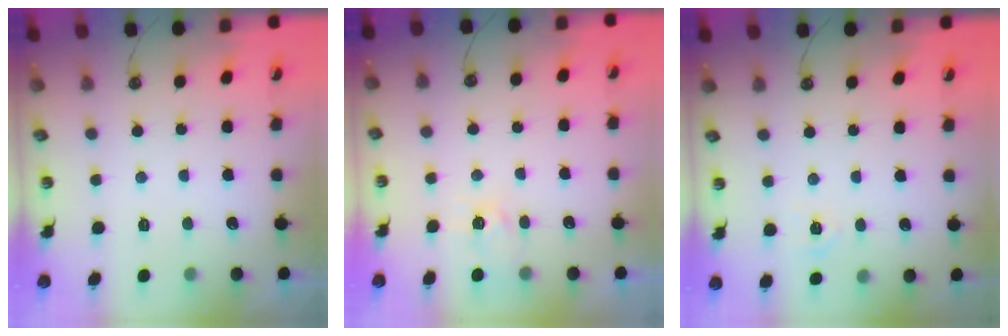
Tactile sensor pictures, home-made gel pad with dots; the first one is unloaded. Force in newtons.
{"total": 4.7, "press": 4.7, "slide": 0.5}
{"total": 5.1, "press": 5.0, "slide": 0.6}